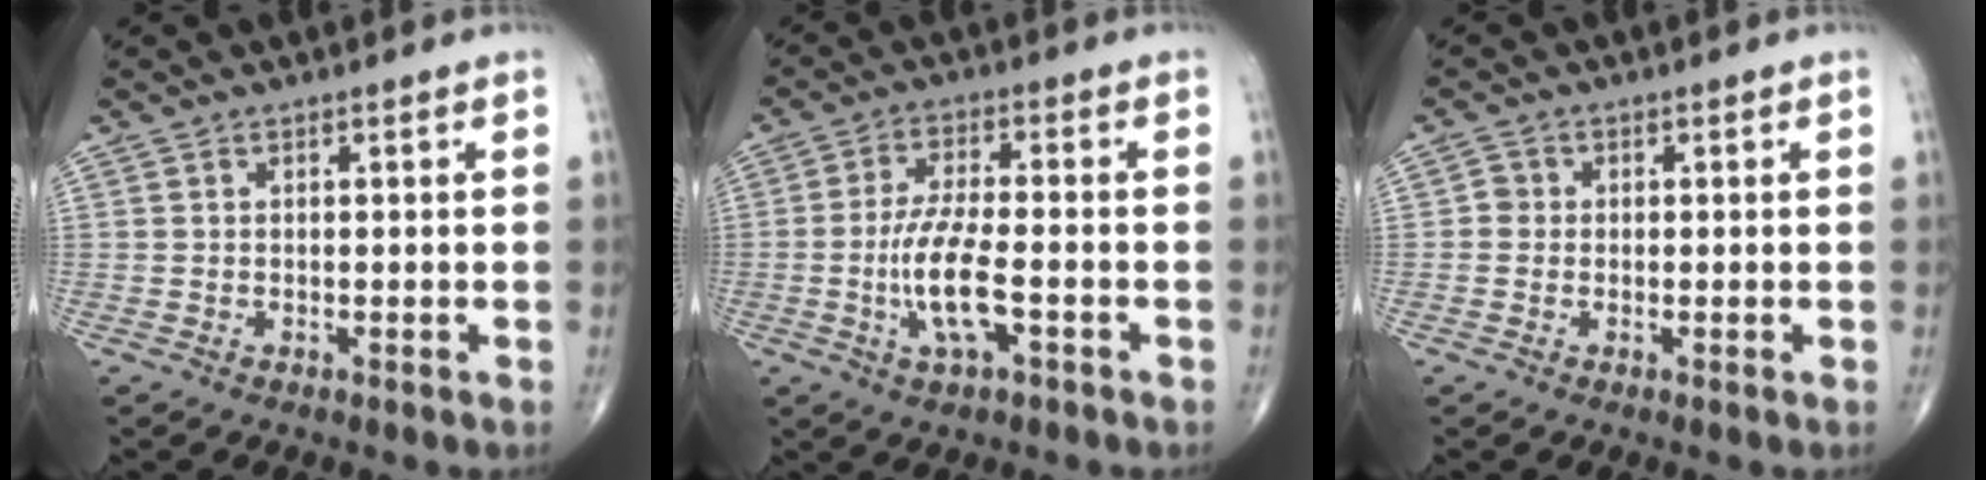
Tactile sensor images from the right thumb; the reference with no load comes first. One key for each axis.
{"total": 9.1, "fx": -2.6, "fy": 2.8, "fz": 8.3, "tx": -0.170, "ty": 0.012, "tz": -0.048}
{"total": 1.7, "fx": -0.2, "fy": 1.6, "fz": 0.5, "tx": 0.002, "ty": 0.006, "tz": -0.009}